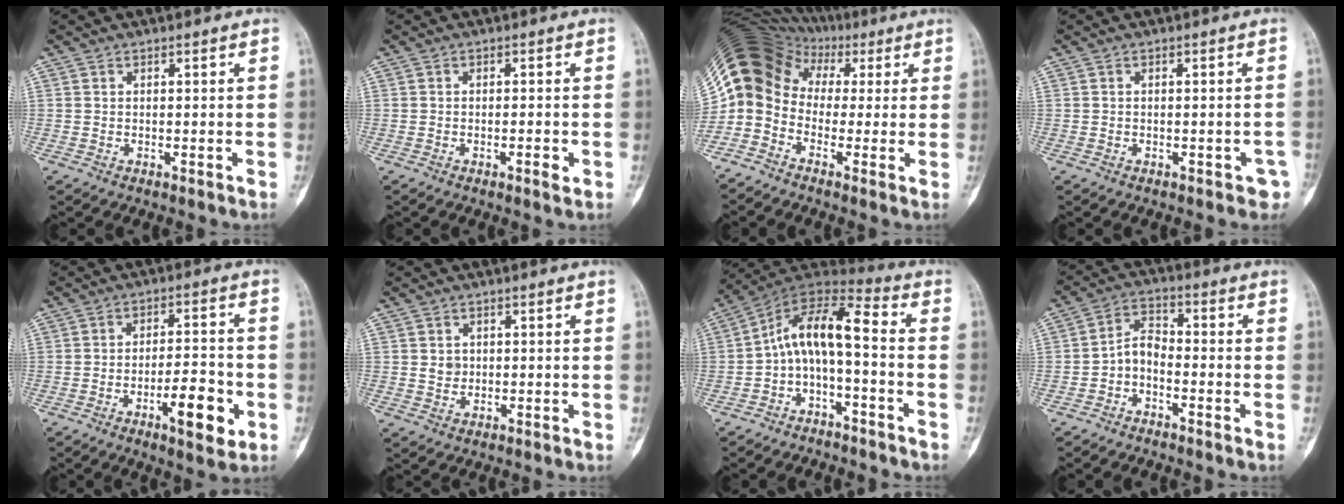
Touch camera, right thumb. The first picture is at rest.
{"total": 2.1, "force": [-0.8, 0.6, 1.8], "torque": [-0.031, 0.000, -0.012]}
{"total": 12.5, "force": [-0.3, 10.8, 6.4], "torque": [-0.109, 0.063, -0.017]}
{"total": 2.6, "force": [-1.5, 1.4, 1.6], "torque": [-0.008, 0.012, -0.015]}
{"total": 10.0, "force": [-4.0, 3.4, 8.6], "torque": [-0.122, 0.020, -0.060]}
{"total": 2.2, "force": [0.4, 1.9, 1.0], "torque": [-0.008, 0.000, 0.011]}
{"total": 11.3, "force": [-3.0, 4.5, 10.0], "torque": [-0.178, 0.093, -0.061]}
{"total": 4.9, "force": [-2.2, 2.8, 3.3], "torque": [-0.056, 0.032, -0.052]}